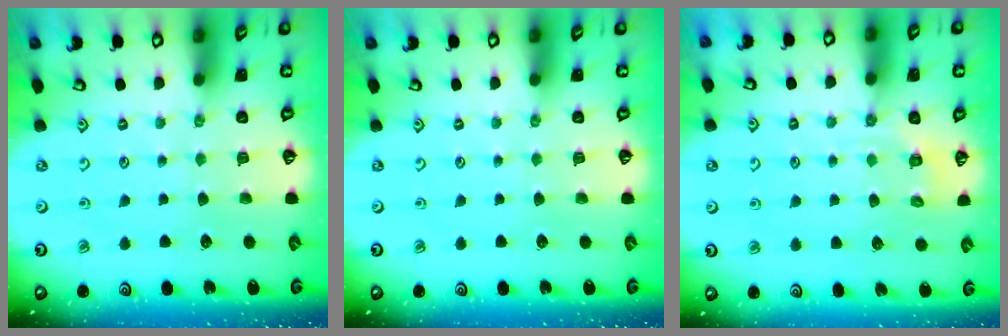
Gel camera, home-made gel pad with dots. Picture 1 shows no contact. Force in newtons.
{"total": 0.0}
{"total": 4.0, "press": 3.6, "slide": 1.7}